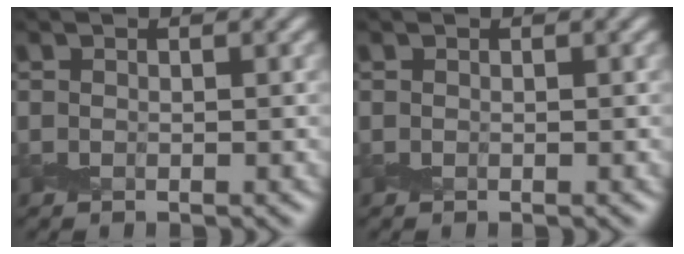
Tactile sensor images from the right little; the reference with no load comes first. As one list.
[{"total": 0.0}]